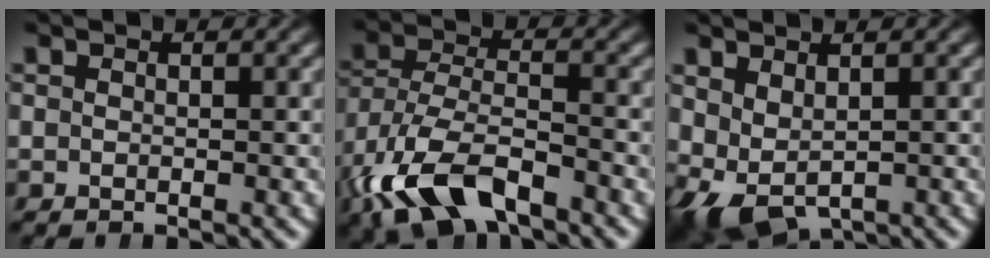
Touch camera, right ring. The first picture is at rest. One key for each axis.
{"total": 7.7, "fx": -3.3, "fy": 4.8, "fz": 5.1, "tx": -0.123, "ty": -0.048, "tz": -0.031}
{"total": 6.2, "fx": -2.9, "fy": 4.7, "fz": 2.8, "tx": -0.094, "ty": -0.046, "tz": -0.022}